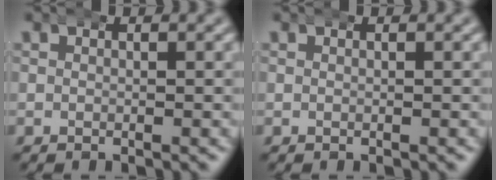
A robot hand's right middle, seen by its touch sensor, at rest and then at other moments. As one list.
[{"total": 0.0}]